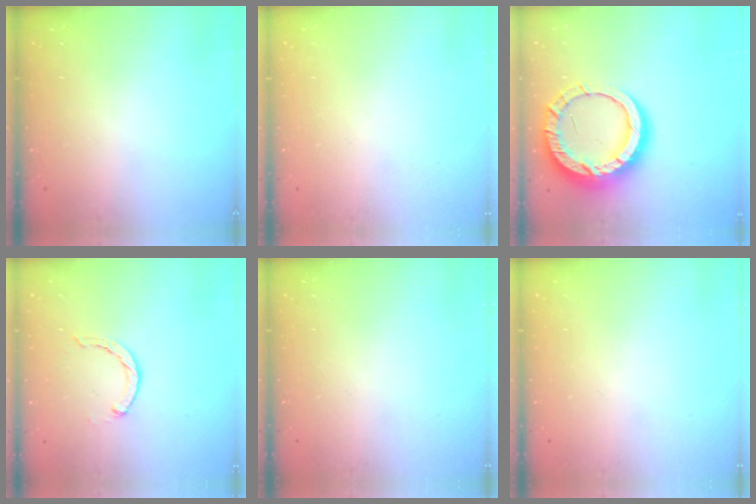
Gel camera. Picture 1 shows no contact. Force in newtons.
{"total": 0.0}
{"total": 18.4, "press": 18.3, "slide": 1.7}
{"total": 2.0, "press": 2.0, "slide": 0.4}
{"total": 0.0}
{"total": 0.0}